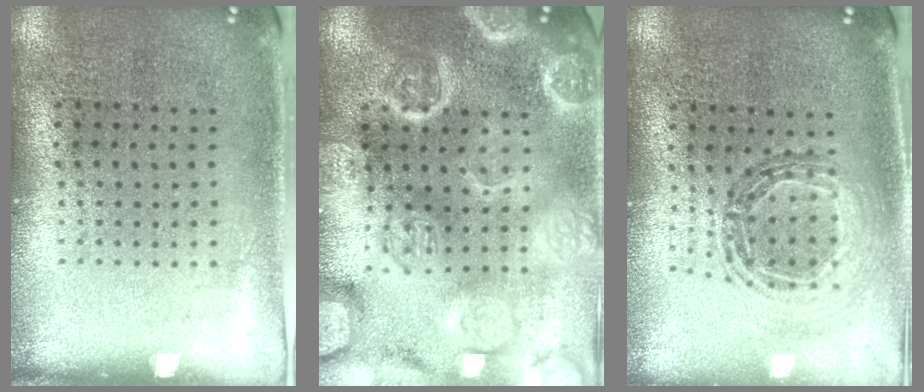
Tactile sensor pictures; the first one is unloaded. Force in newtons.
{"total": 6.1, "press": 6.1, "slide": 0.8}
{"total": 0.7, "press": 0.7, "slide": 0.1}